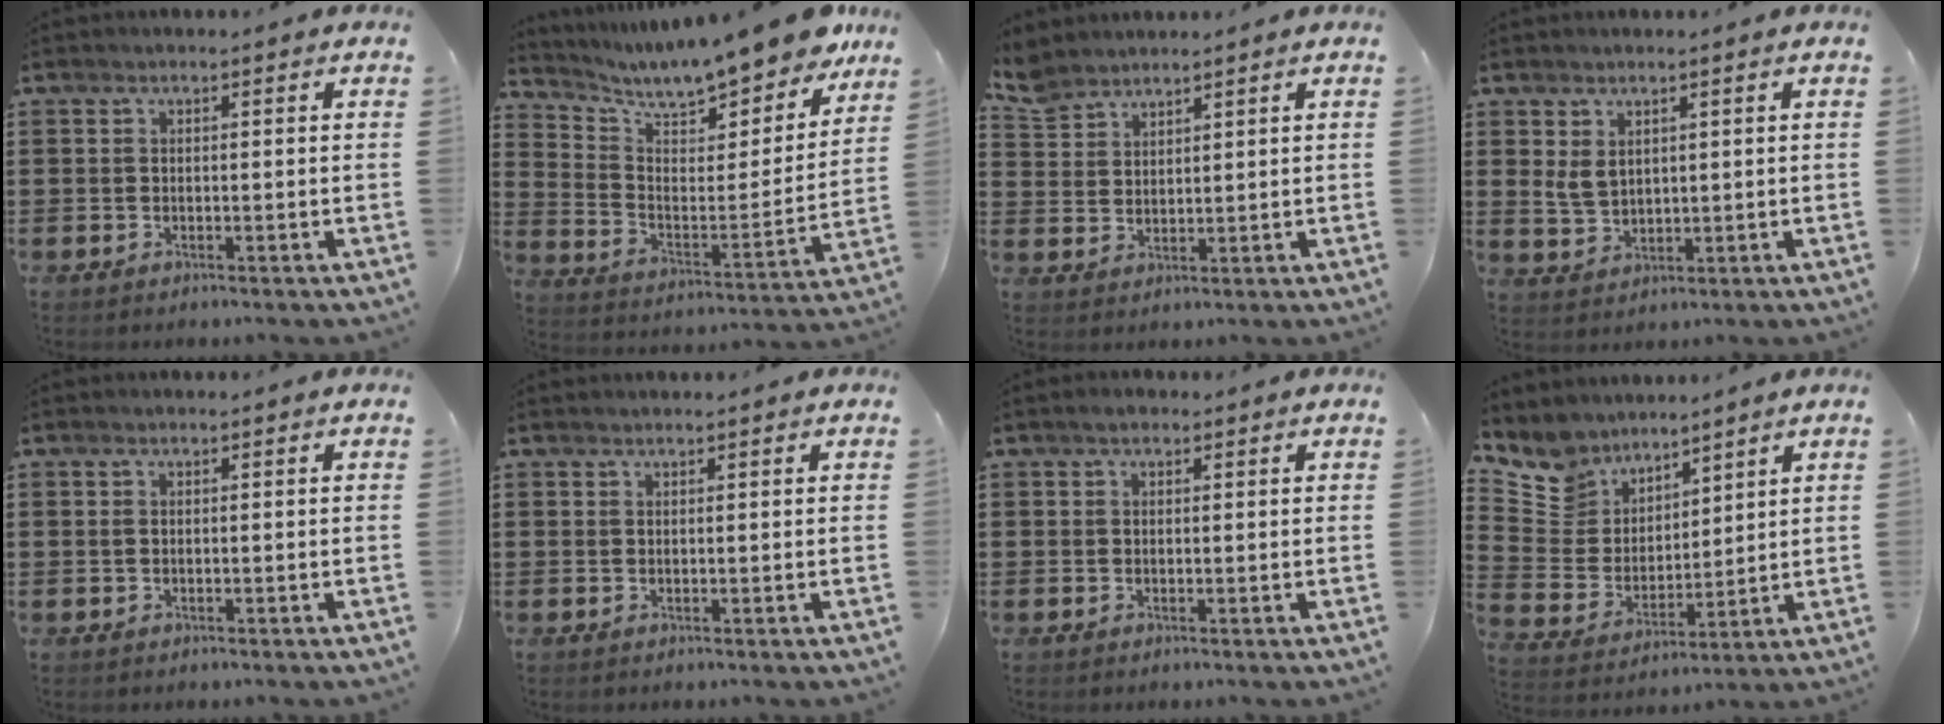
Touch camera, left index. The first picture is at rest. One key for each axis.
{"total": 9.9, "fx": 9.0, "fy": 1.0, "fz": 4.1, "tx": -0.102, "ty": -0.072, "tz": 0.149}
{"total": 4.3, "fx": 3.9, "fy": 1.7, "fz": 0.8, "tx": -0.031, "ty": -0.005, "tz": 0.075}
{"total": 3.5, "fx": 1.6, "fy": 2.3, "fz": 2.1, "tx": -0.052, "ty": 0.004, "tz": 0.027}
{"total": 0.6, "fx": 0.0, "fy": 0.2, "fz": 0.6, "tx": -0.013, "ty": 0.000, "tz": 0.000}
{"total": 0.6, "fx": 0.6, "fy": 0.0, "fz": 0.2, "tx": -0.006, "ty": -0.002, "tz": 0.012}
{"total": 1.2, "fx": 0.5, "fy": 0.7, "fz": 0.7, "tx": -0.016, "ty": 0.006, "tz": 0.010}
{"total": 8.8, "fx": 7.3, "fy": 4.9, "fz": -0.1, "tx": -0.057, "ty": -0.056, "tz": 0.143}